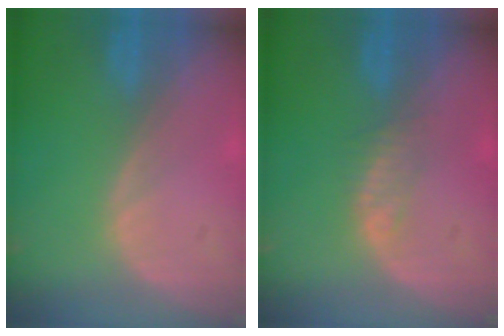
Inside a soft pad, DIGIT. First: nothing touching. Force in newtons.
{"total": 1.8, "press": 1.8, "slide": 0.1}